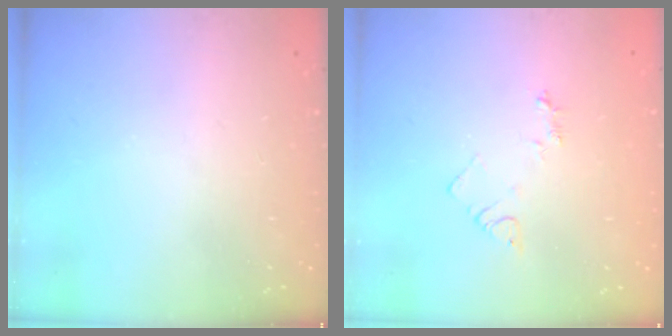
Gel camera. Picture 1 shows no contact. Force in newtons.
{"total": 3.9, "press": 3.8, "slide": 0.4}